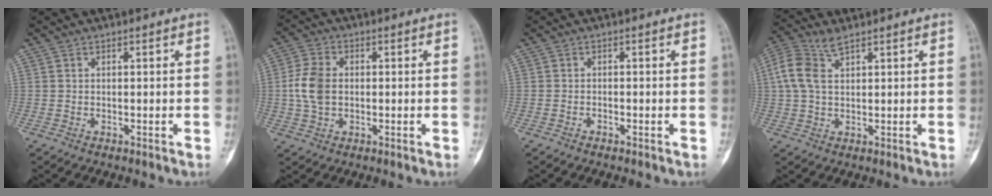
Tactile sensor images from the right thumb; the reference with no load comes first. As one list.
[{"total": 7.1, "force": [-0.1, 4.9, 5.1], "torque": [-0.105, 0.012, -0.005]}, {"total": 0.6, "force": [-0.5, 0.3, 0.3], "torque": [-0.009, 0.004, -0.010]}, {"total": 6.8, "force": [3.0, 3.4, 5.1], "torque": [-0.133, 0.015, 0.061]}]